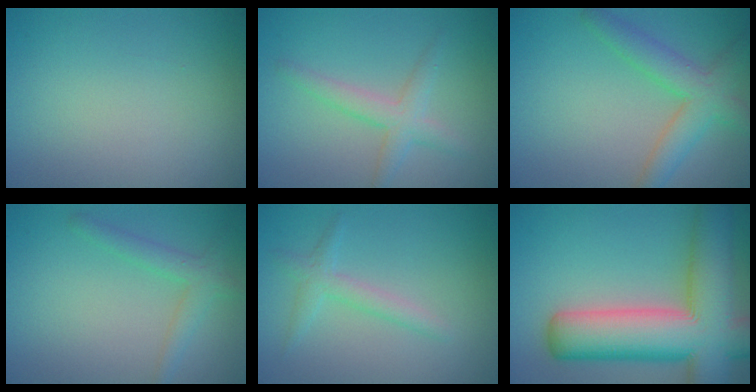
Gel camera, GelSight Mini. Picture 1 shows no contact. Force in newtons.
{"total": 2.6, "press": 2.6, "slide": 0.2}
{"total": 4.5, "press": 4.5, "slide": 0.2}
{"total": 2.4, "press": 2.4, "slide": 0.1}
{"total": 1.9, "press": 1.9, "slide": 0.1}
{"total": 12.8, "press": 12.8, "slide": 0.8}